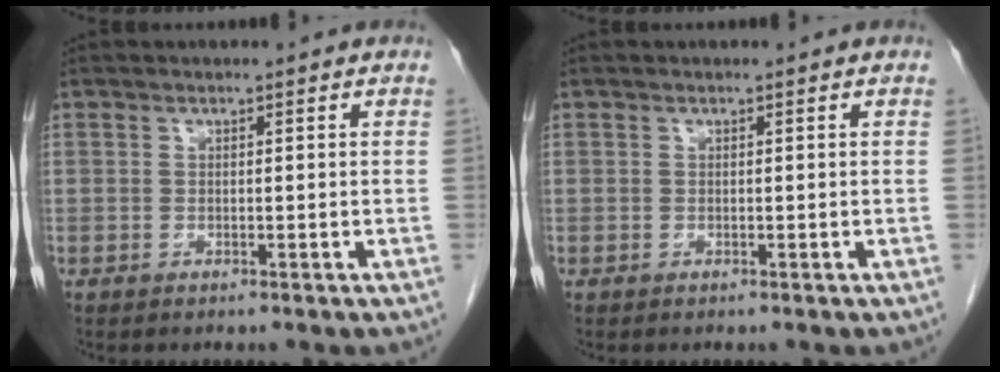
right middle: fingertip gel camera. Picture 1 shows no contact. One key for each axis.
{"total": 0.0}